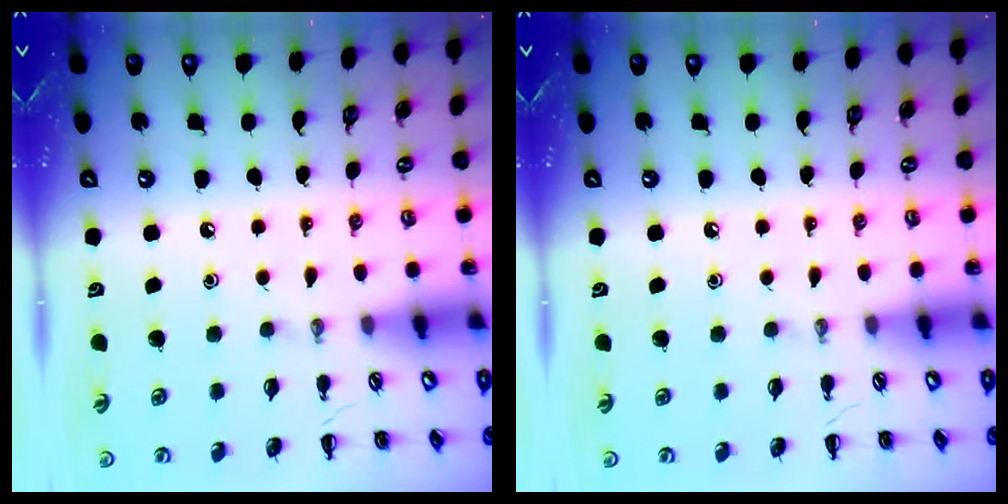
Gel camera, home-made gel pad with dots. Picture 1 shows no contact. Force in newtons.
{"total": 0.0}